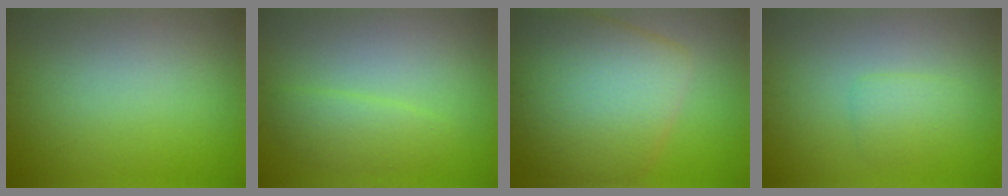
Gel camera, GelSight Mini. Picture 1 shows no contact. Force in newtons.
{"total": 2.3, "press": 2.3, "slide": 0.0}
{"total": 10.9, "press": 10.9, "slide": 0.4}
{"total": 1.8, "press": 1.8, "slide": 0.0}